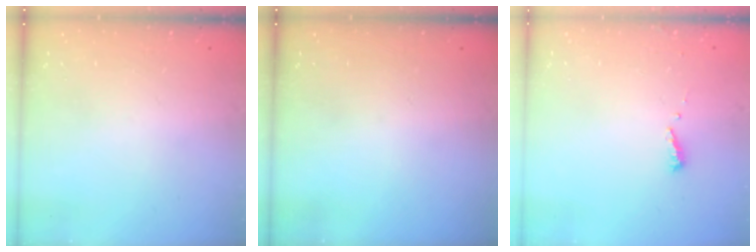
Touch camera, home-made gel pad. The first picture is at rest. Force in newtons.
{"total": 0.0}
{"total": 5.3, "press": 5.3, "slide": 0.5}